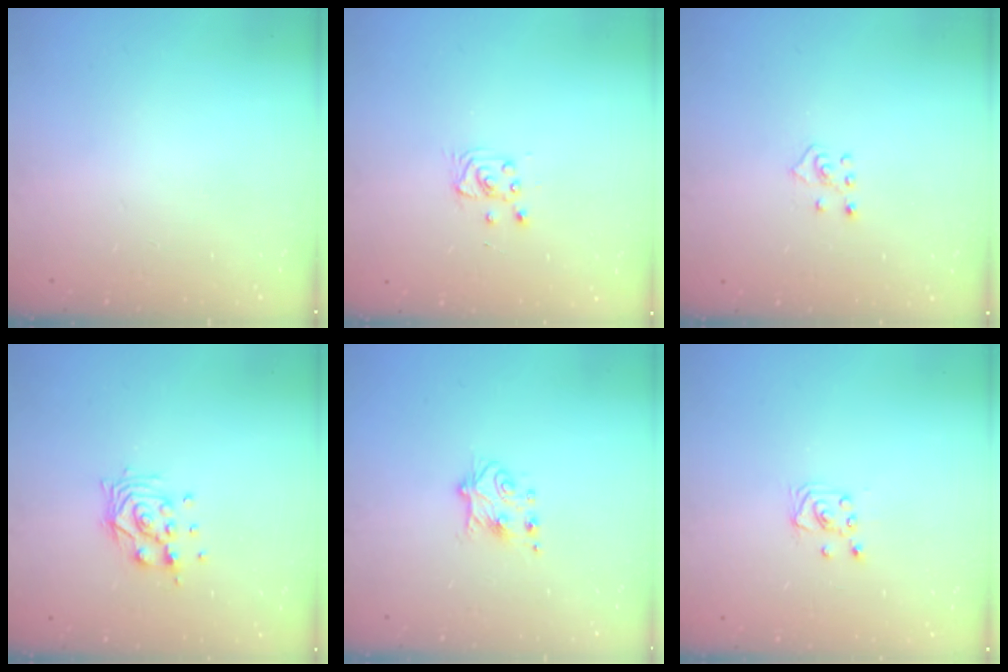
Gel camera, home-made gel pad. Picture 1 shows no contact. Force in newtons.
{"total": 2.9, "press": 2.9, "slide": 0.4}
{"total": 2.3, "press": 2.3, "slide": 0.5}
{"total": 9.6, "press": 9.5, "slide": 1.2}
{"total": 5.5, "press": 5.4, "slide": 1.0}
{"total": 2.0, "press": 2.0, "slide": 0.2}